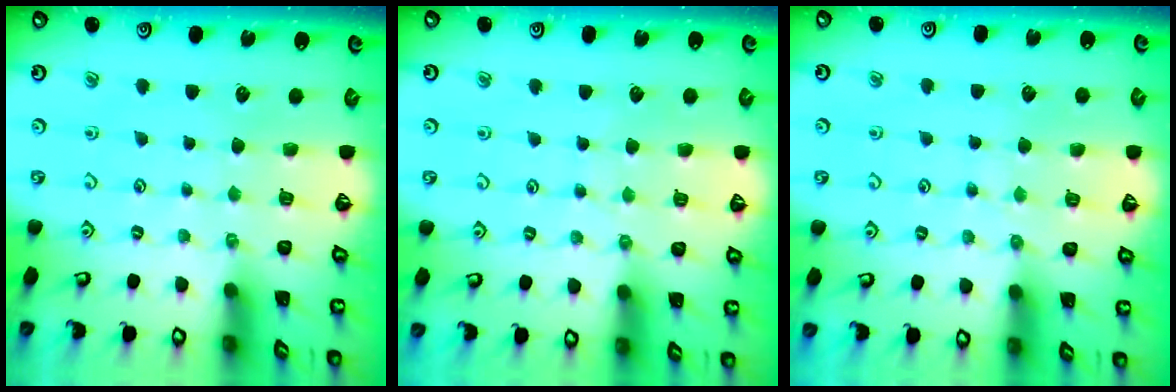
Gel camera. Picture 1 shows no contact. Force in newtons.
{"total": 2.8, "press": 2.7, "slide": 0.5}
{"total": 5.8, "press": 5.8, "slide": 0.8}